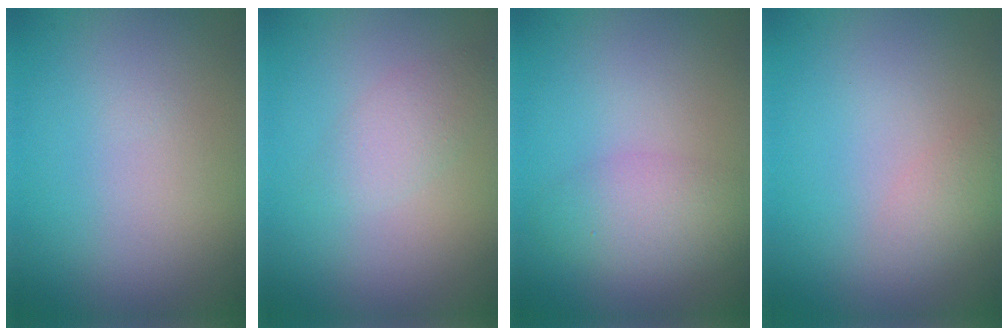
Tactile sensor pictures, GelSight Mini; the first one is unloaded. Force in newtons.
{"total": 2.0, "press": 2.0, "slide": 0.1}
{"total": 3.1, "press": 3.1, "slide": 0.1}
{"total": 1.5, "press": 1.5, "slide": 0.1}